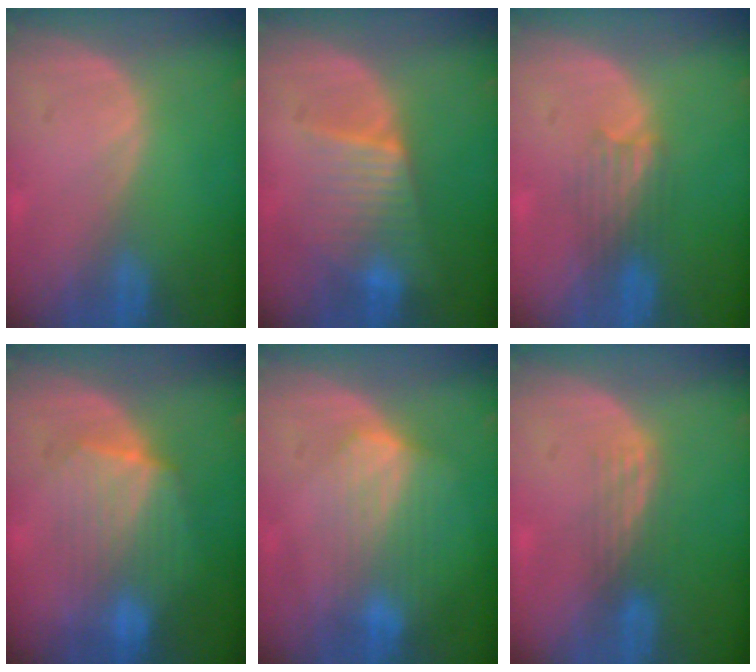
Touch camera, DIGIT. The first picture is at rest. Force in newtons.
{"total": 6.3, "press": 6.3, "slide": 0.9}
{"total": 3.2, "press": 3.2, "slide": 0.2}
{"total": 7.1, "press": 7.0, "slide": 0.9}
{"total": 7.2, "press": 6.4, "slide": 3.1}
{"total": 3.2, "press": 2.6, "slide": 1.8}